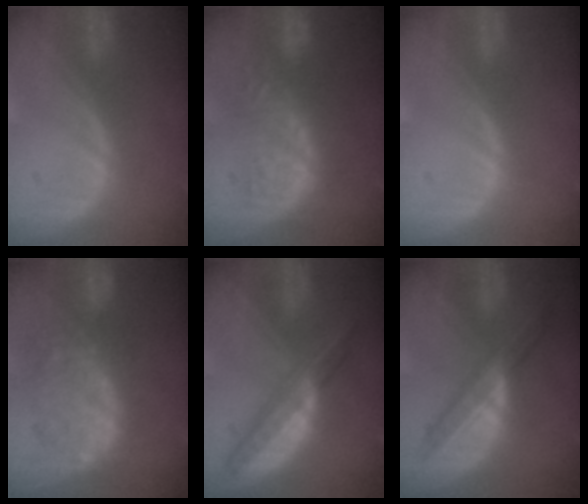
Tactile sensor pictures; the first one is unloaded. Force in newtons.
{"total": 8.9, "press": 8.6, "slide": 2.2}
{"total": 0.0}
{"total": 9.6, "press": 9.3, "slide": 2.3}
{"total": 6.5, "press": 5.7, "slide": 3.1}
{"total": 5.9, "press": 5.9, "slide": 0.4}